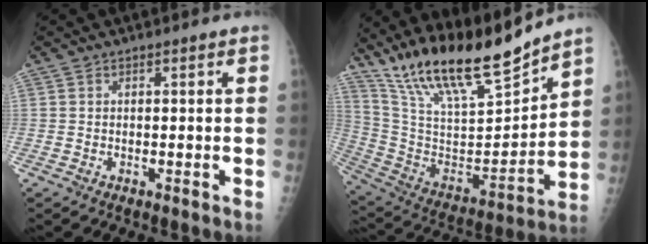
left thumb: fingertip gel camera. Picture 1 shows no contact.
{"total": 21.5, "force": [18.2, 3.6, 10.9], "torque": [-0.162, -0.098, 0.334]}